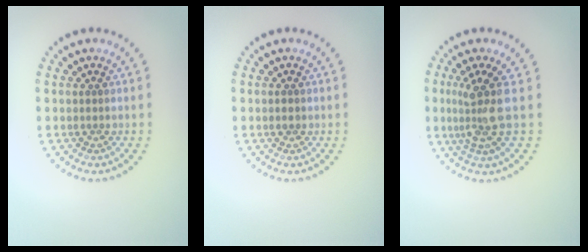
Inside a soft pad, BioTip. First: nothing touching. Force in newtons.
{"total": 1.0, "press": 1.0, "slide": 0.2}
{"total": 3.7, "press": 2.7, "slide": 2.5}